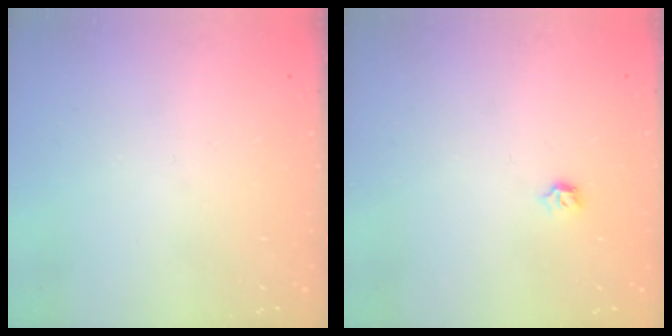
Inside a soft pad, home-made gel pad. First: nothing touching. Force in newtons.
{"total": 3.4, "press": 3.3, "slide": 0.7}